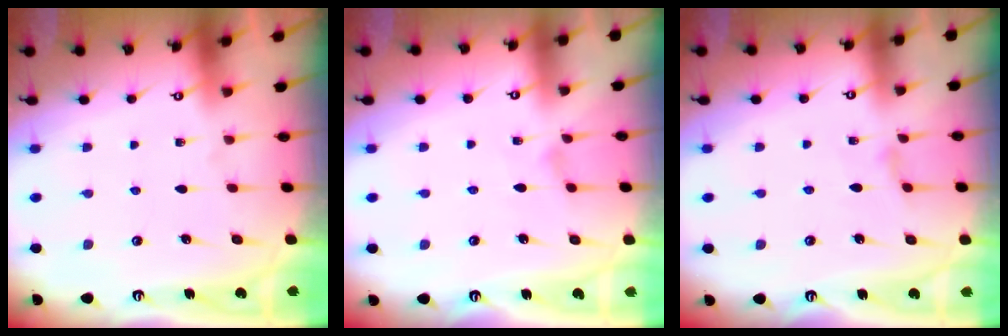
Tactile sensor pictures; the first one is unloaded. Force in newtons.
{"total": 1.0, "press": 0.9, "slide": 0.3}
{"total": 1.3, "press": 1.2, "slide": 0.3}